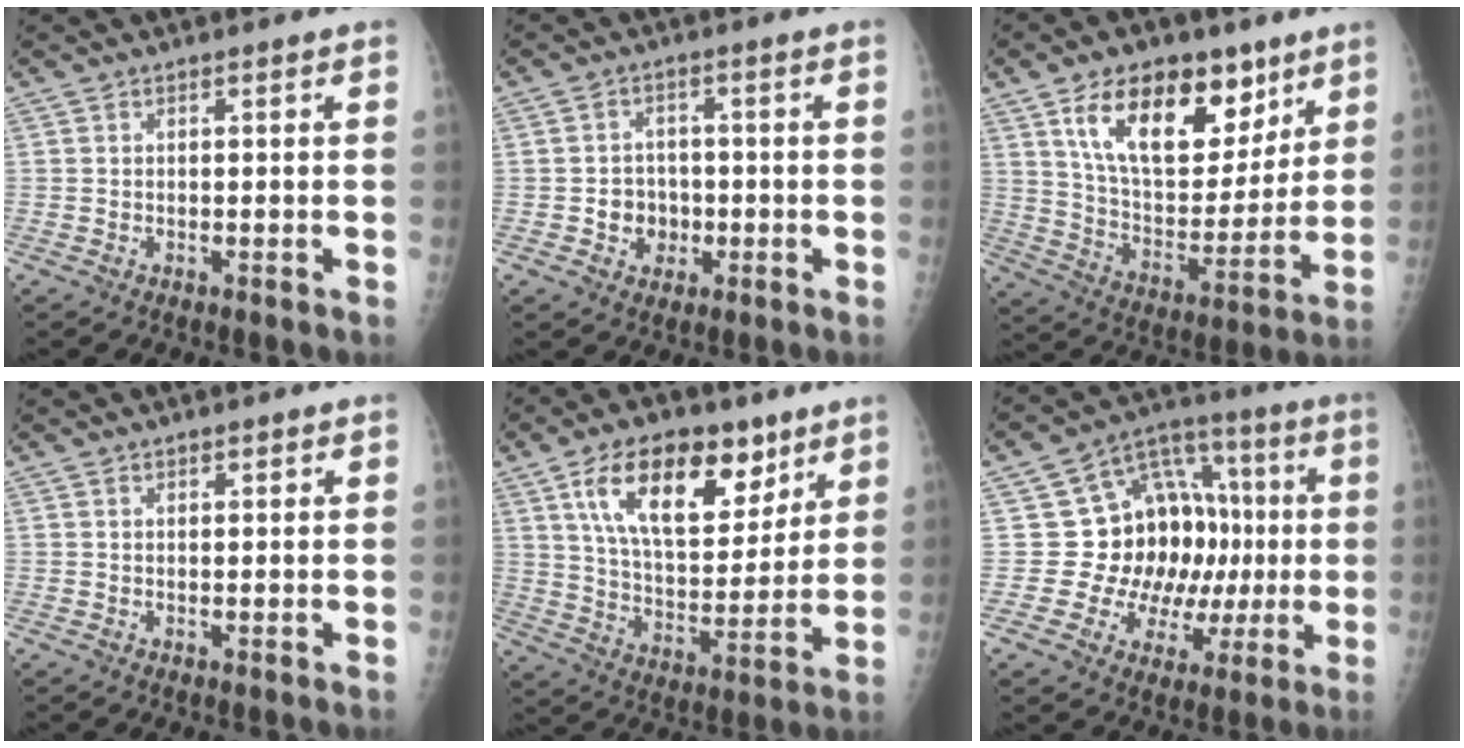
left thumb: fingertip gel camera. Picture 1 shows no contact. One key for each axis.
{"total": 5.3, "fx": -1.1, "fy": 4.7, "fz": 2.2, "tx": -0.005, "ty": 0.011, "tz": -0.018}
{"total": 21.4, "fx": 11.5, "fy": 11.7, "fz": 13.8, "tx": -0.176, "ty": -0.047, "tz": 0.200}
{"total": 1.1, "fx": 0.7, "fy": 0.6, "fz": 0.6, "tx": -0.004, "ty": -0.002, "tz": 0.009}
{"total": 19.8, "fx": 10.2, "fy": 10.2, "fz": 13.5, "tx": -0.177, "ty": -0.043, "tz": 0.179}
{"total": 18.1, "fx": 0.5, "fy": 14.4, "fz": 11.0, "tx": -0.081, "ty": 0.037, "tz": 0.024}